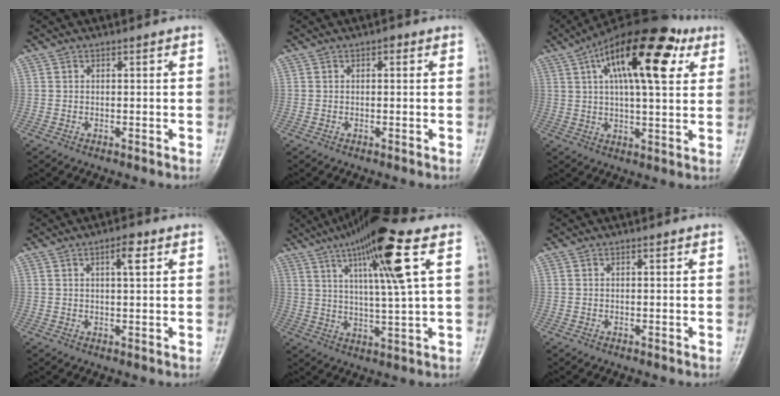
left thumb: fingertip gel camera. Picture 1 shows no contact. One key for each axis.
{"total": 0.9, "fx": 0.3, "fy": 0.6, "fz": 0.7, "tx": -0.001, "ty": 0.002, "tz": -0.001}
{"total": 20.8, "fx": 8.5, "fy": 8.1, "fz": 17.2, "tx": -0.260, "ty": 0.007, "tz": 0.128}
{"total": 3.5, "fx": 1.5, "fy": 1.0, "fz": 3.0, "tx": -0.044, "ty": 0.000, "tz": 0.021}
{"total": 15.8, "fx": 6.8, "fy": 1.3, "fz": 14.2, "tx": -0.247, "ty": -0.010, "tz": 0.114}
{"total": 0.0}